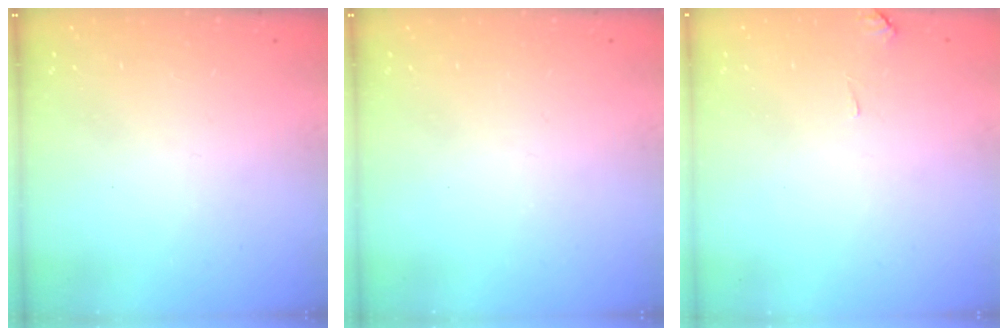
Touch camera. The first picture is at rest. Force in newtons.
{"total": 0.0}
{"total": 2.9, "press": 2.9, "slide": 0.3}